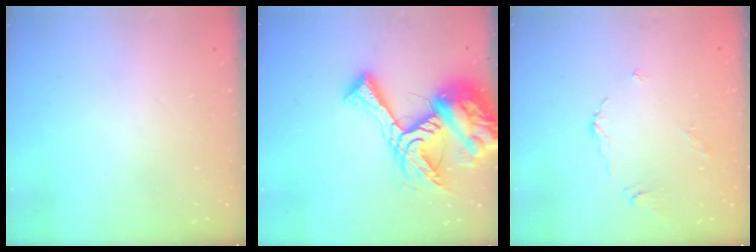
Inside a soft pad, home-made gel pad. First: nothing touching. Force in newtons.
{"total": 21.2, "press": 21.1, "slide": 2.2}
{"total": 2.2, "press": 2.2, "slide": 0.4}